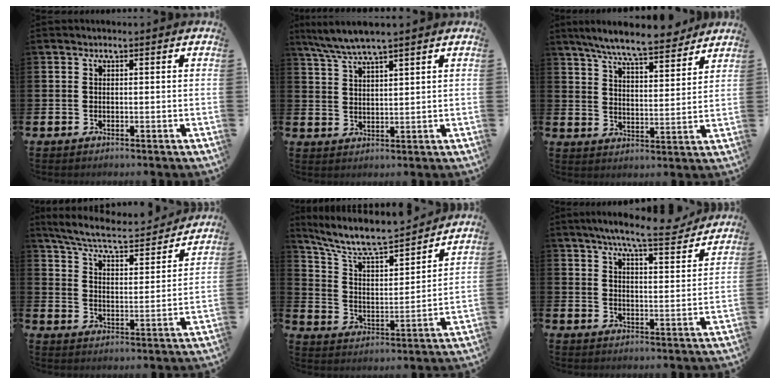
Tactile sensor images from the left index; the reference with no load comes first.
{"total": 4.8, "force": [4.4, -0.2, 1.9], "torque": [-0.054, -0.013, 0.080]}
{"total": 8.4, "force": [7.8, 0.8, 3.0], "torque": [-0.081, -0.043, 0.139]}
{"total": 6.9, "force": [6.3, 0.9, 2.6], "torque": [-0.083, -0.041, 0.104]}
{"total": 8.6, "force": [8.0, 1.4, 2.9], "torque": [-0.098, -0.055, 0.138]}
{"total": 7.9, "force": [7.1, 0.6, 3.4], "torque": [-0.066, -0.036, 0.120]}